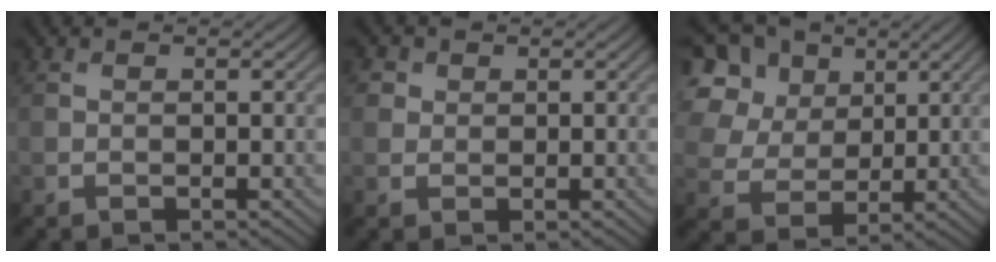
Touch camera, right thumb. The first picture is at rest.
{"total": 2.3, "force": [1.0, 1.9, 0.7], "torque": [-0.019, -0.005, 0.017]}
{"total": 12.9, "force": [5.7, 9.3, 6.7], "torque": [-0.197, 0.035, 0.121]}